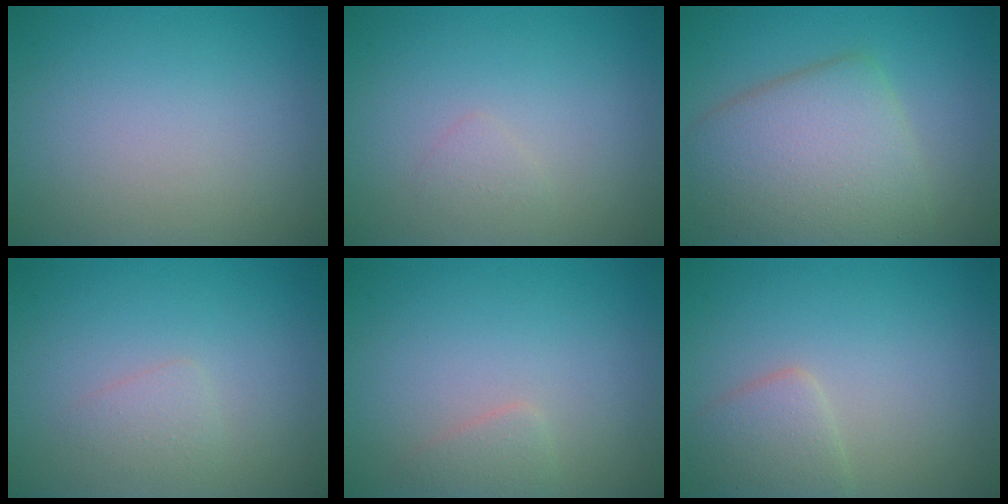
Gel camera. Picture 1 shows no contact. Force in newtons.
{"total": 0.8, "press": 0.8, "slide": 0.1}
{"total": 7.3, "press": 7.3, "slide": 0.3}
{"total": 1.2, "press": 1.2, "slide": 0.0}
{"total": 1.2, "press": 1.2, "slide": 0.1}
{"total": 2.5, "press": 2.5, "slide": 0.1}